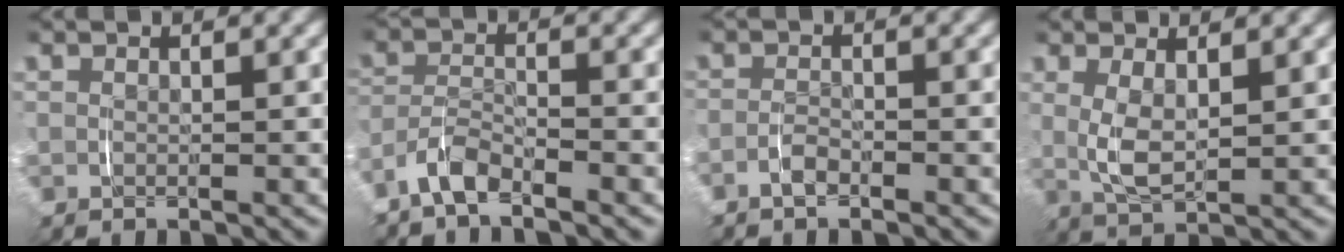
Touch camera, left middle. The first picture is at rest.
{"total": 3.5, "force": [-3.4, 0.3, 0.7], "torque": [-0.014, 0.001, -0.068]}
{"total": 1.7, "force": [-1.7, -0.1, 0.0], "torque": [-0.005, -0.003, -0.033]}
{"total": 3.6, "force": [0.5, 1.8, 3.1], "torque": [-0.074, -0.011, 0.014]}